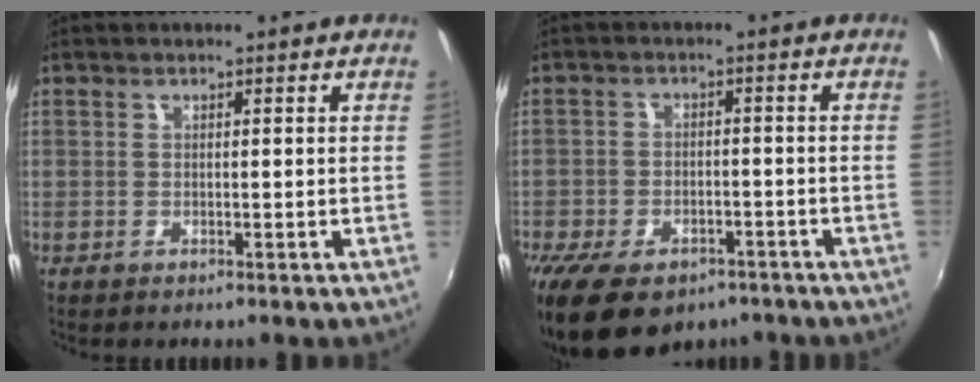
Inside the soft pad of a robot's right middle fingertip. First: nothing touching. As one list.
[{"total": 13.5, "force": [-9.2, 7.0, 7.0], "torque": [-0.161, -0.025, -0.141]}]